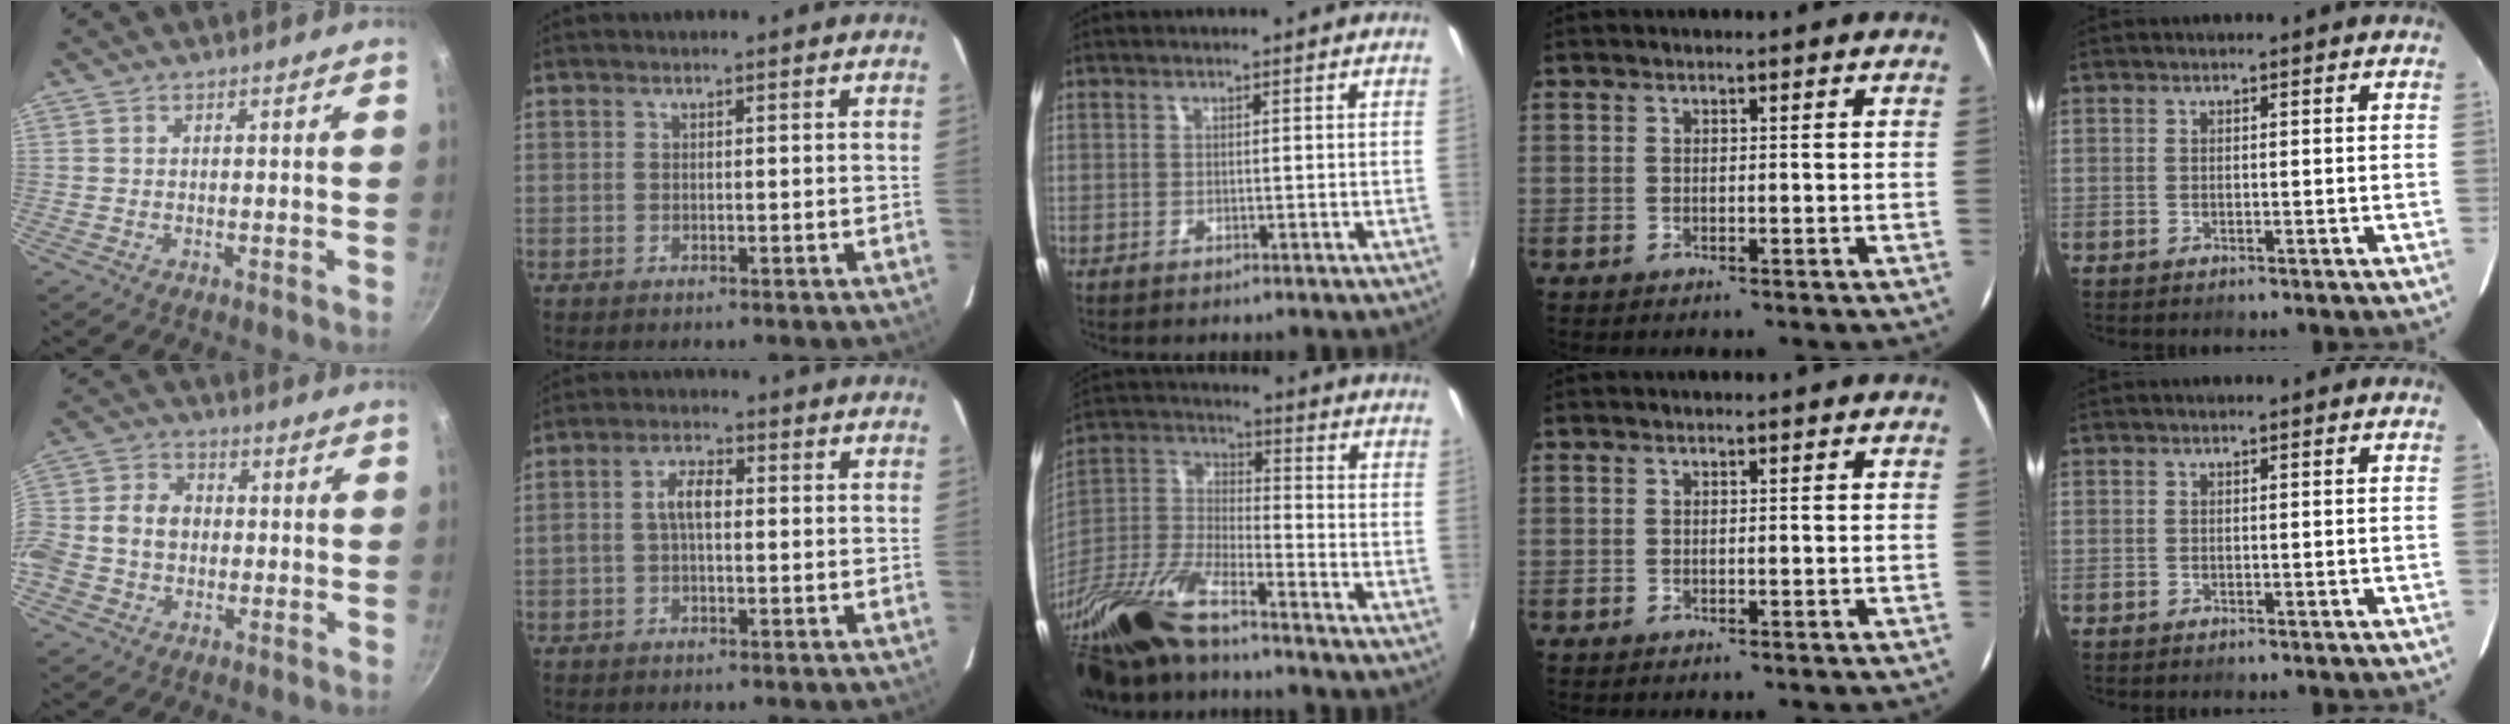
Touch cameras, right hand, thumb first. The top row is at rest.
{"thumb": {"total": 12.7, "force": [-1.2, 10.1, 7.7], "torque": [-0.142, 0.035, -0.037]}, "index": {"total": 4.2, "force": [-0.1, 1.9, 3.7], "torque": [-0.075, 0.013, -0.002]}, "middle": {"total": 17.4, "force": [-13.2, 3.9, 10.7], "torque": [-0.234, -0.028, -0.264]}}